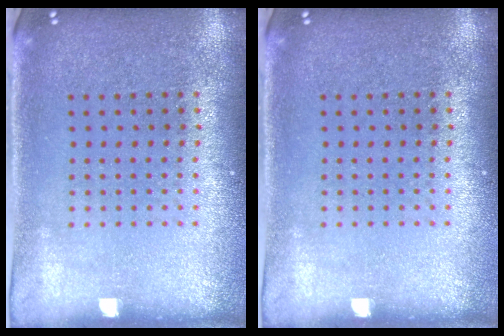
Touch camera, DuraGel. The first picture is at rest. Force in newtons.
{"total": 0.0}